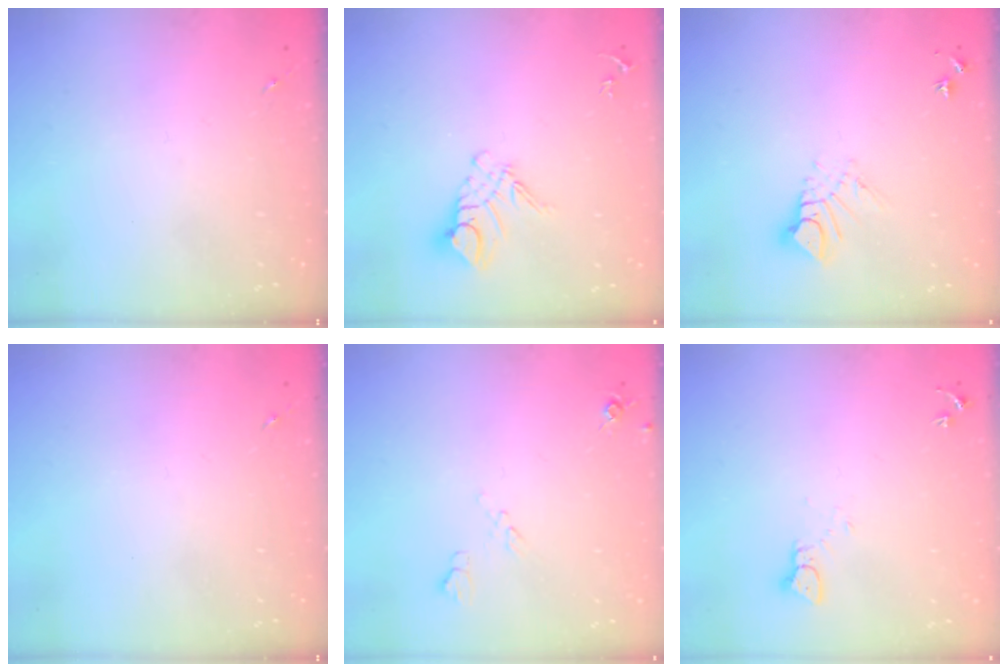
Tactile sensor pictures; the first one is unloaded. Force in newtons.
{"total": 10.6, "press": 10.5, "slide": 0.7}
{"total": 7.7, "press": 7.7, "slide": 0.7}
{"total": 0.0}
{"total": 6.2, "press": 6.2, "slide": 1.0}
{"total": 2.4, "press": 2.4, "slide": 0.2}